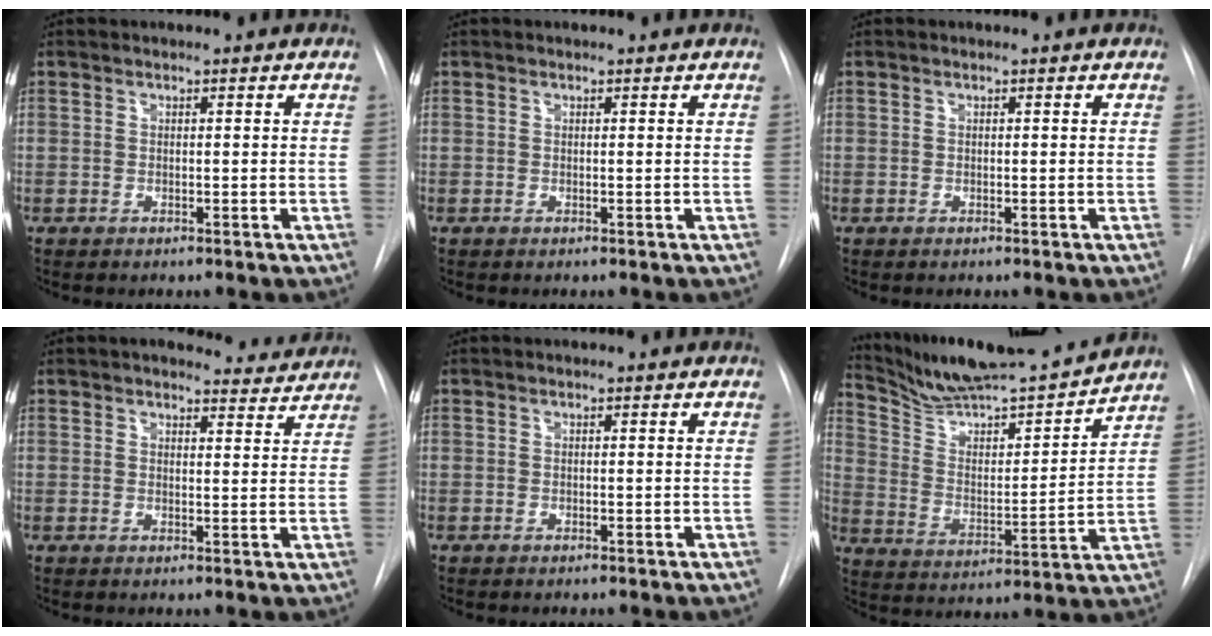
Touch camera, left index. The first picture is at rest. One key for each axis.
{"total": 0.6, "fx": 0.6, "fy": 0.2, "fz": 0.1, "tx": -0.006, "ty": 0.012, "tz": 0.008}
{"total": 0.0}
{"total": 6.0, "fx": 5.8, "fy": 1.6, "fz": 0.6, "tx": 0.008, "ty": -0.008, "tz": 0.052}
{"total": 0.0}
{"total": 18.5, "fx": 17.4, "fy": 0.8, "fz": 6.2, "tx": -0.111, "ty": -0.018, "tz": 0.281}